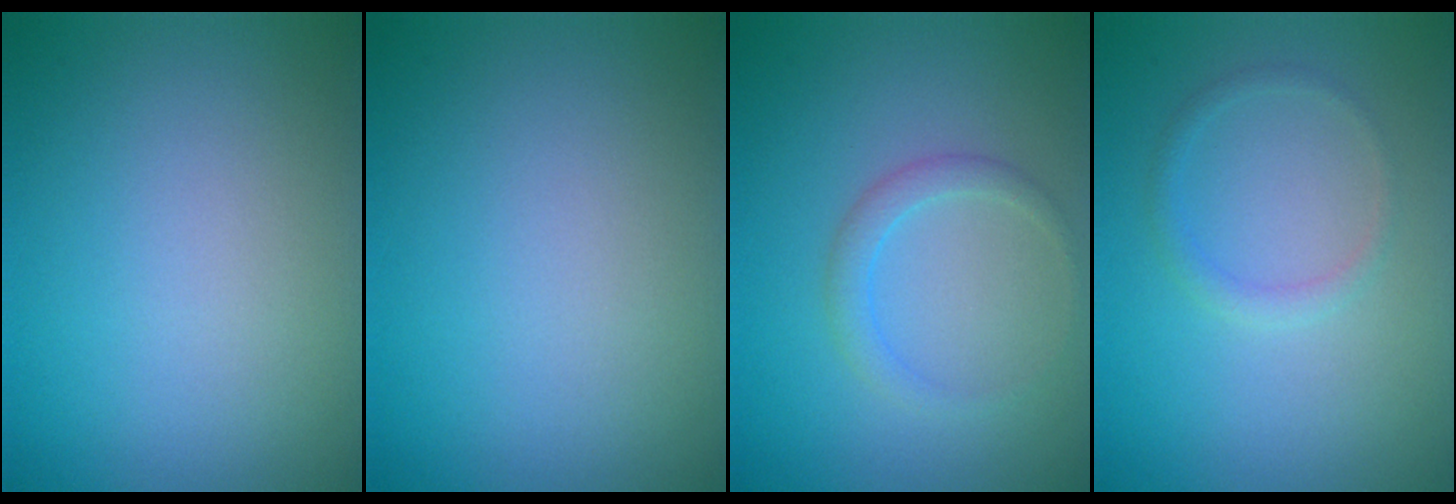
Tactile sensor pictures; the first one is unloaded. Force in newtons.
{"total": 0.0}
{"total": 1.6, "press": 1.6, "slide": 0.0}
{"total": 1.2, "press": 1.2, "slide": 0.0}